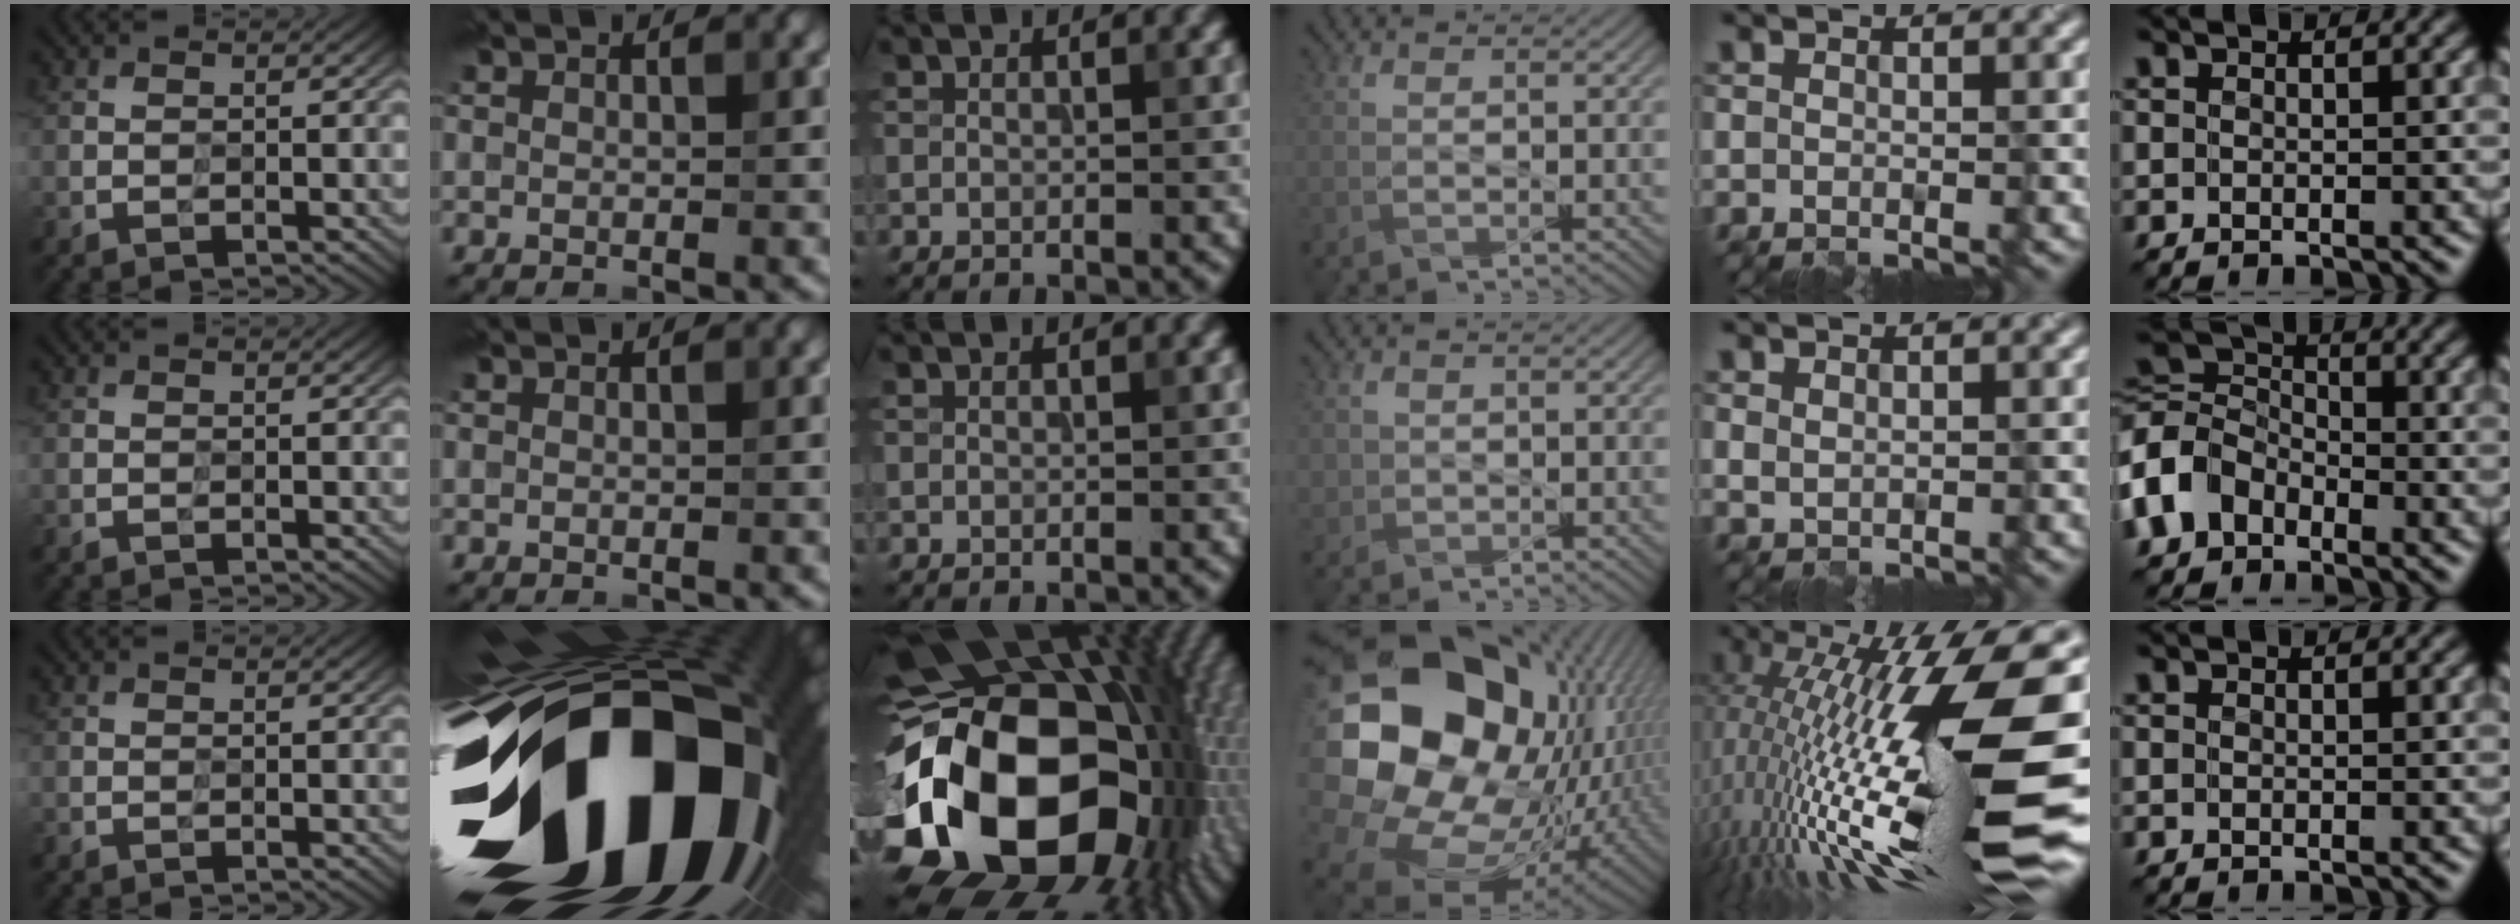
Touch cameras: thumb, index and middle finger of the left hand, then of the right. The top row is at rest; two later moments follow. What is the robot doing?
{"motion": "wipe", "object": "plastic plate"}